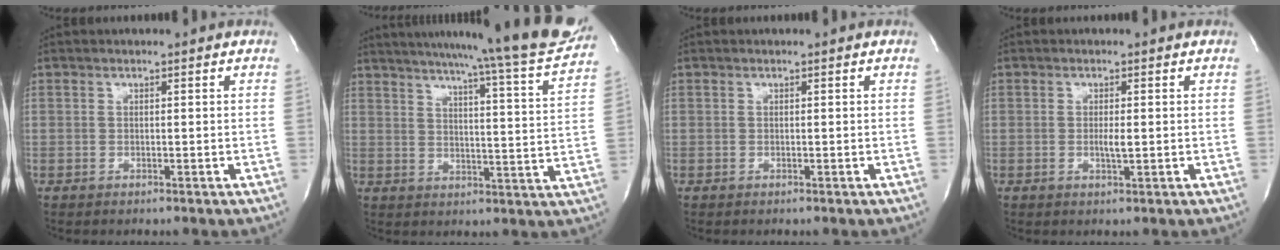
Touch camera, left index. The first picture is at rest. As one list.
[{"total": 25.2, "force": [22.3, -0.5, 11.6], "torque": [-0.180, -0.069, 0.277]}, {"total": 0.0}, {"total": 1.7, "force": [-0.2, 0.2, 1.6], "torque": [-0.033, -0.004, -0.003]}]